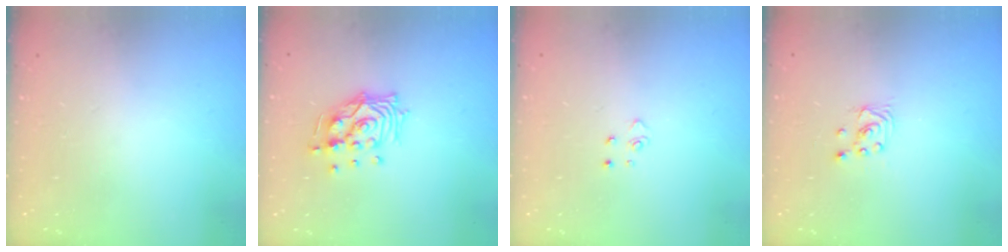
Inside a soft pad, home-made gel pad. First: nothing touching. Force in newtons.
{"total": 12.8, "press": 12.7, "slide": 1.6}
{"total": 2.6, "press": 2.6, "slide": 0.3}
{"total": 1.7, "press": 1.6, "slide": 0.1}